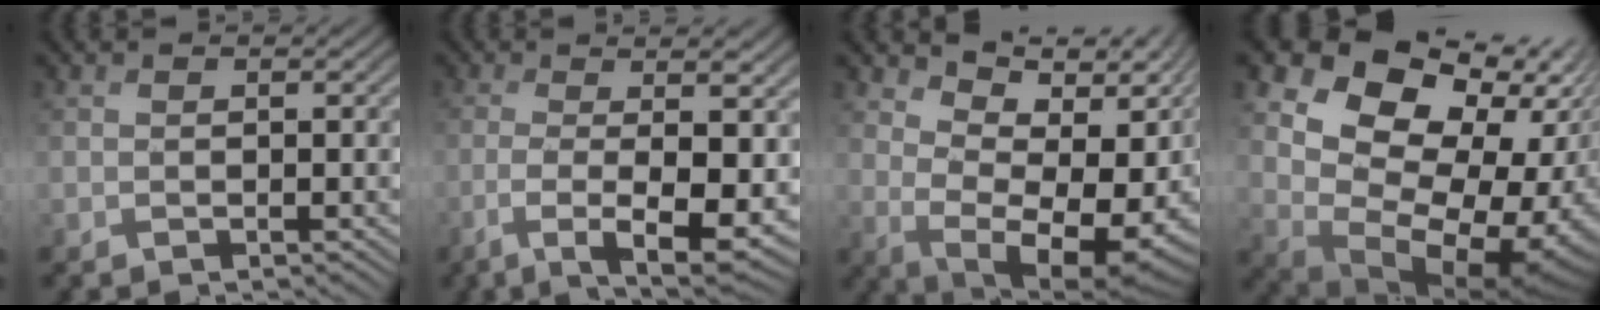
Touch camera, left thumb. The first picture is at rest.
{"total": 9.1, "force": [-2.1, 1.7, 8.7], "torque": [-0.105, -0.005, -0.038]}
{"total": 12.7, "force": [1.9, 5.3, 11.4], "torque": [-0.171, -0.015, 0.049]}
{"total": 17.6, "force": [2.6, 12.6, 12.0], "torque": [-0.205, -0.010, 0.078]}